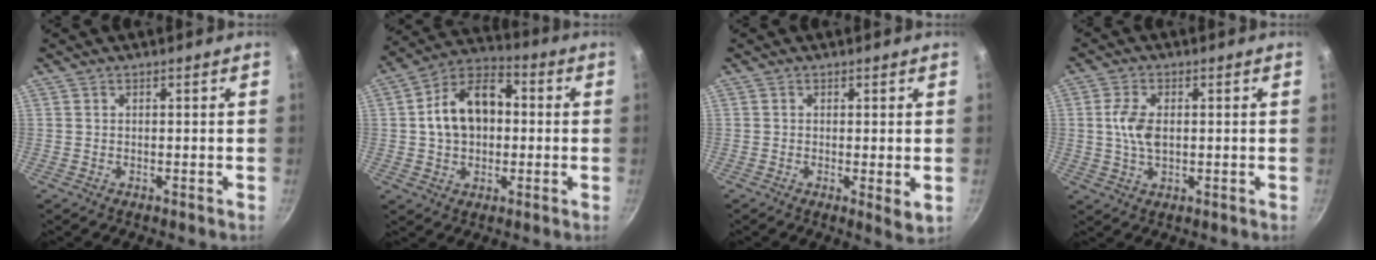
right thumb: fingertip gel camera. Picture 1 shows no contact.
{"total": 14.2, "force": [1.0, 9.9, 10.1], "torque": [-0.142, 0.031, 0.002]}
{"total": 3.1, "force": [0.0, 0.8, 3.0], "torque": [-0.046, -0.012, -0.001]}
{"total": 5.9, "force": [0.4, 3.4, 4.8], "torque": [-0.092, 0.003, 0.007]}